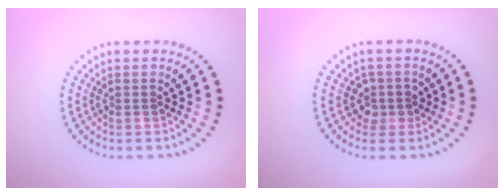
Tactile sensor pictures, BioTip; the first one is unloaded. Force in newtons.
{"total": 1.8, "press": 1.4, "slide": 1.2}